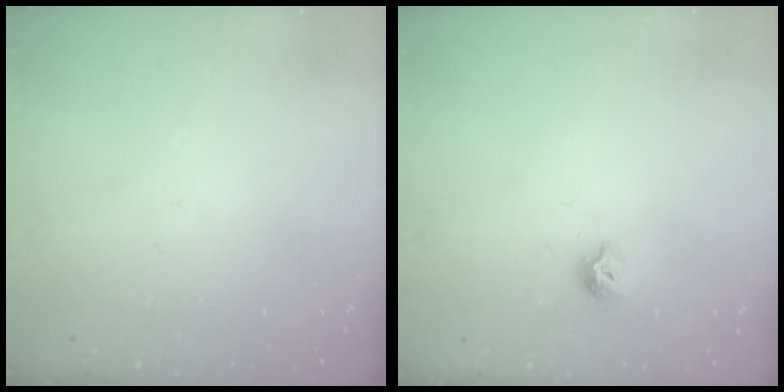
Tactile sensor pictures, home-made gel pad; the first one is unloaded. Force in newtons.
{"total": 6.3, "press": 6.3, "slide": 0.8}